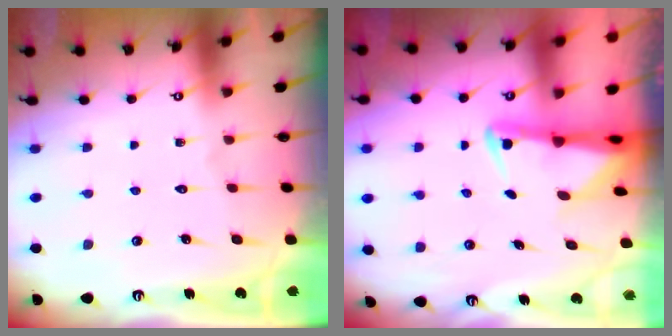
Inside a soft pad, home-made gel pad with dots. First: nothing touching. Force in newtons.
{"total": 2.9, "press": 2.8, "slide": 0.6}